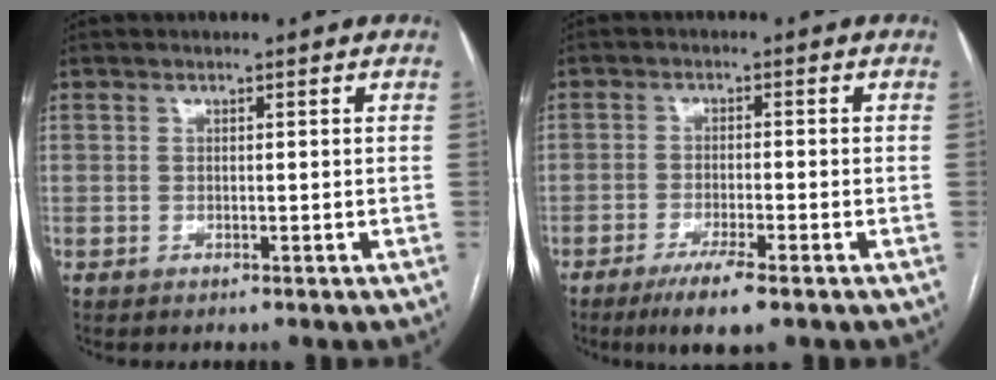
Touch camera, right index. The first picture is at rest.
{"total": 5.9, "force": [-3.8, 0.4, 4.5], "torque": [-0.084, -0.013, -0.066]}